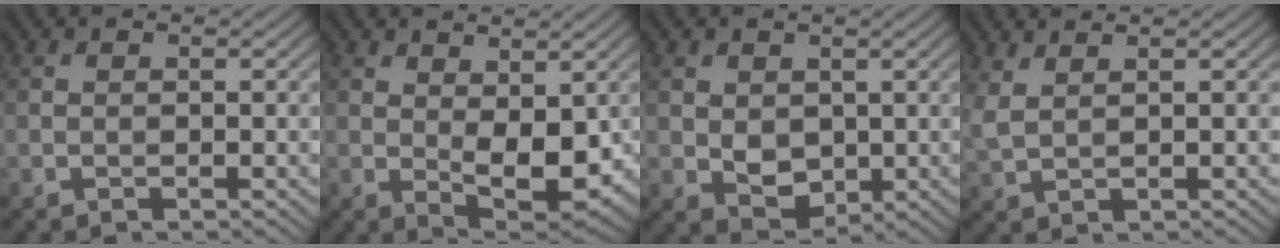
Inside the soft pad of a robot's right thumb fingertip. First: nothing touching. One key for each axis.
{"total": 6.2, "fx": 0.9, "fy": 2.8, "fz": 5.4, "tx": -0.095, "ty": -0.009, "tz": 0.023}
{"total": 3.8, "fx": 0.9, "fy": 3.0, "fz": 2.2, "tx": -0.057, "ty": -0.007, "tz": 0.023}
{"total": 2.8, "fx": 2.1, "fy": 0.7, "fz": 1.8, "tx": -0.051, "ty": 0.006, "tz": 0.046}